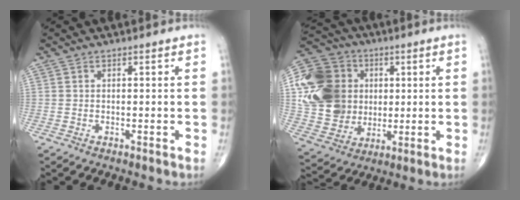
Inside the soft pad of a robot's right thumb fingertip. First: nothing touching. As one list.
[{"total": 20.3, "force": [2.9, 16.7, 11.2], "torque": [-0.203, 0.008, 0.059]}]